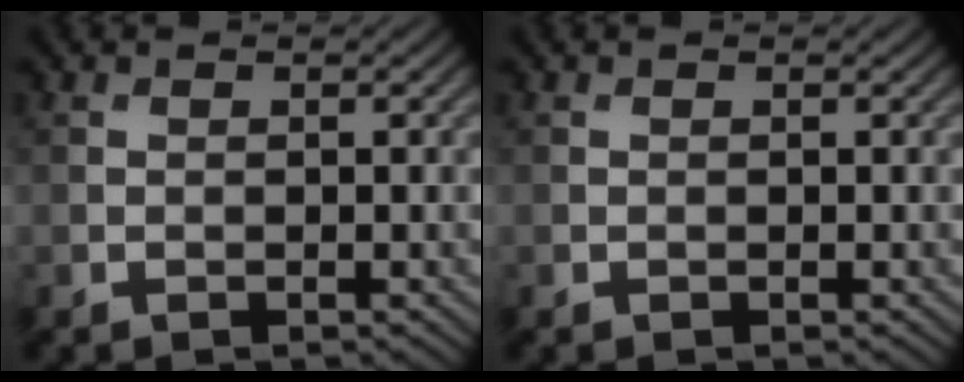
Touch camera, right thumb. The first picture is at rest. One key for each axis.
{"total": 0.0}